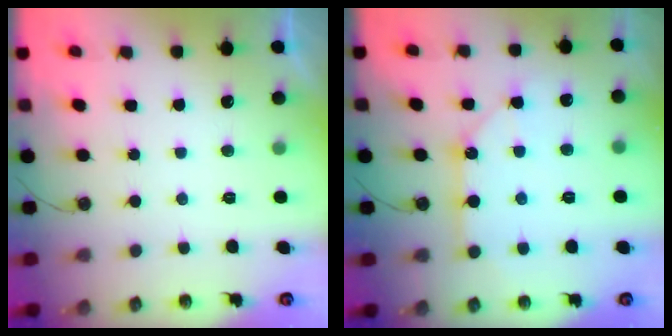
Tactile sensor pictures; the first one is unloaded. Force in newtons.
{"total": 10.7, "press": 10.7, "slide": 1.1}